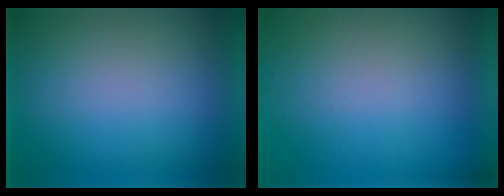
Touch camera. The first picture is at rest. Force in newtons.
{"total": 4.9}